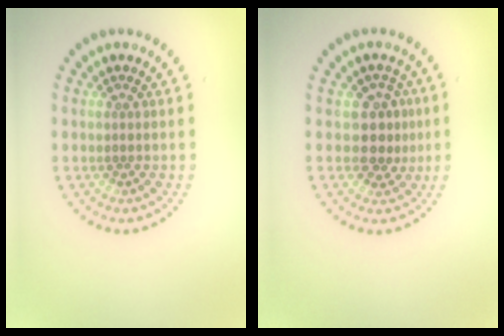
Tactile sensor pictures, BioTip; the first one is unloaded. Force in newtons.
{"total": 2.8, "press": 2.5, "slide": 1.3}